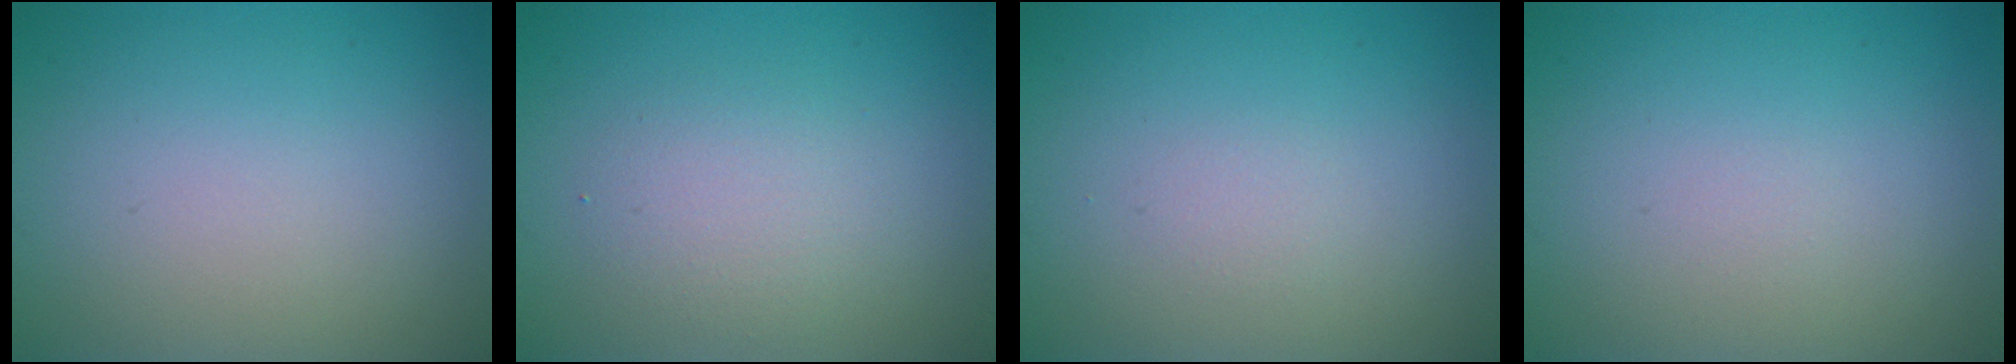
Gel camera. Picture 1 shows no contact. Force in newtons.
{"total": 2.4, "press": 2.4, "slide": 0.2}
{"total": 0.6, "press": 0.6, "slide": 0.1}
{"total": 0.0}